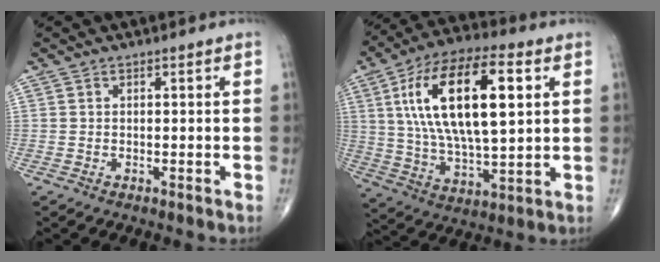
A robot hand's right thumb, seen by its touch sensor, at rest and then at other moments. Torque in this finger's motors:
{"motor_torque": [0.07, 4.24, 2.28, 0.49, 0.73]}